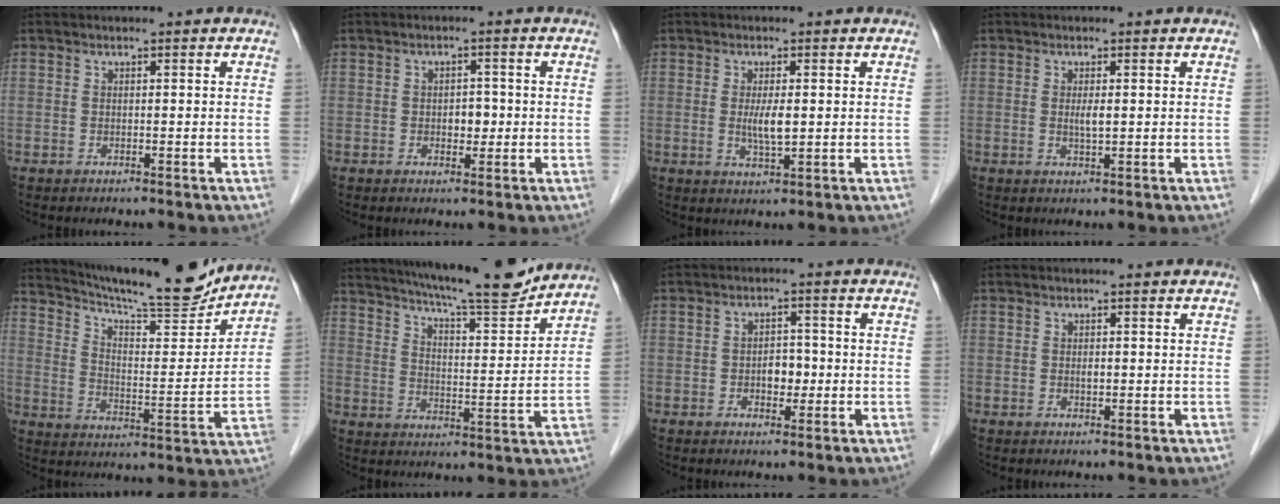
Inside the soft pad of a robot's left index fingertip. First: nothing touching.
{"total": 2.5, "force": [-0.3, 1.6, 1.9], "torque": [-0.025, 0.004, -0.001]}
{"total": 3.5, "force": [0.2, 0.7, 3.4], "torque": [-0.067, -0.005, 0.004]}
{"total": 1.7, "force": [0.2, 0.3, 1.6], "torque": [-0.034, -0.001, 0.004]}
{"total": 18.4, "force": [17.0, 1.4, 6.9], "torque": [-0.120, -0.022, 0.251]}
{"total": 15.9, "force": [14.4, 0.7, 6.7], "torque": [-0.109, -0.010, 0.209]}
{"total": 3.2, "force": [-0.7, 2.0, 2.4], "torque": [-0.034, 0.008, -0.008]}
{"total": 0.7, "force": [0.1, 0.3, 0.6], "torque": [-0.010, 0.001, 0.000]}